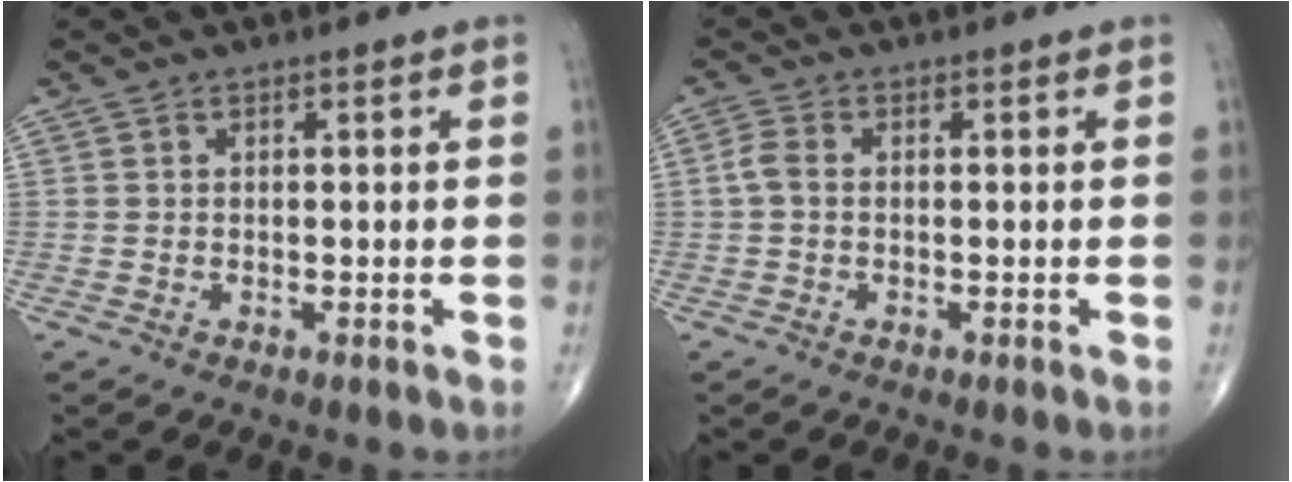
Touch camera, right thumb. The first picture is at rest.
{"total": 2.3, "force": [-0.2, 1.4, 1.8], "torque": [-0.042, 0.003, -0.010]}